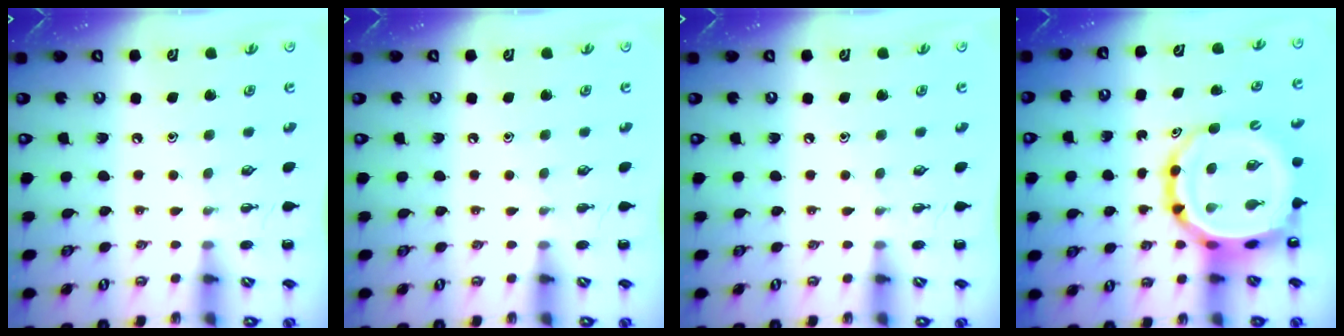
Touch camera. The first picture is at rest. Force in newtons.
{"total": 0.0}
{"total": 0.0}
{"total": 13.7, "press": 13.2, "slide": 3.7}